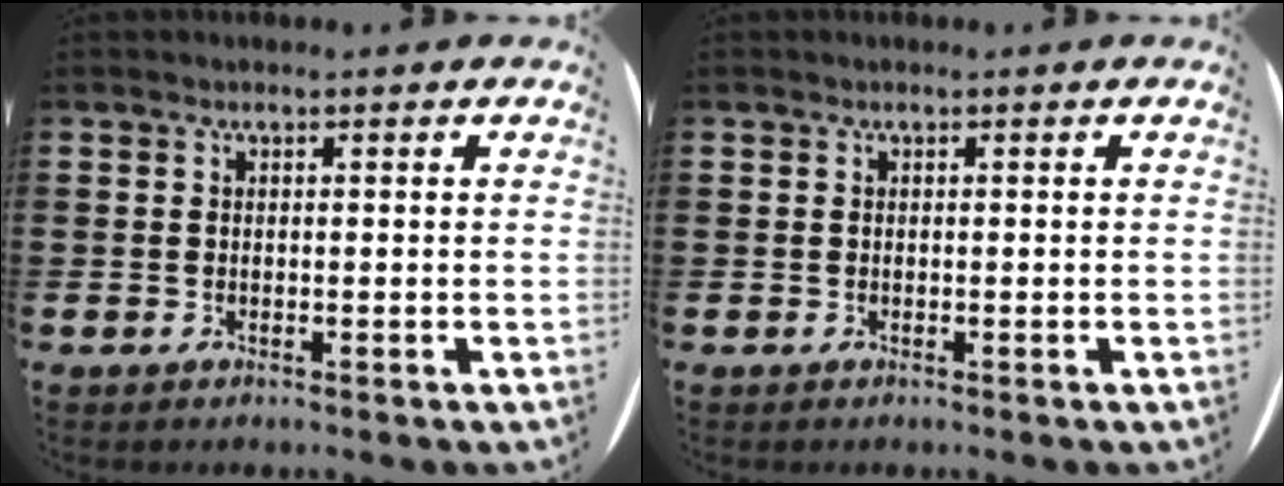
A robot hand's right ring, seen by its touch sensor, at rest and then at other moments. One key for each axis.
{"total": 0.0}